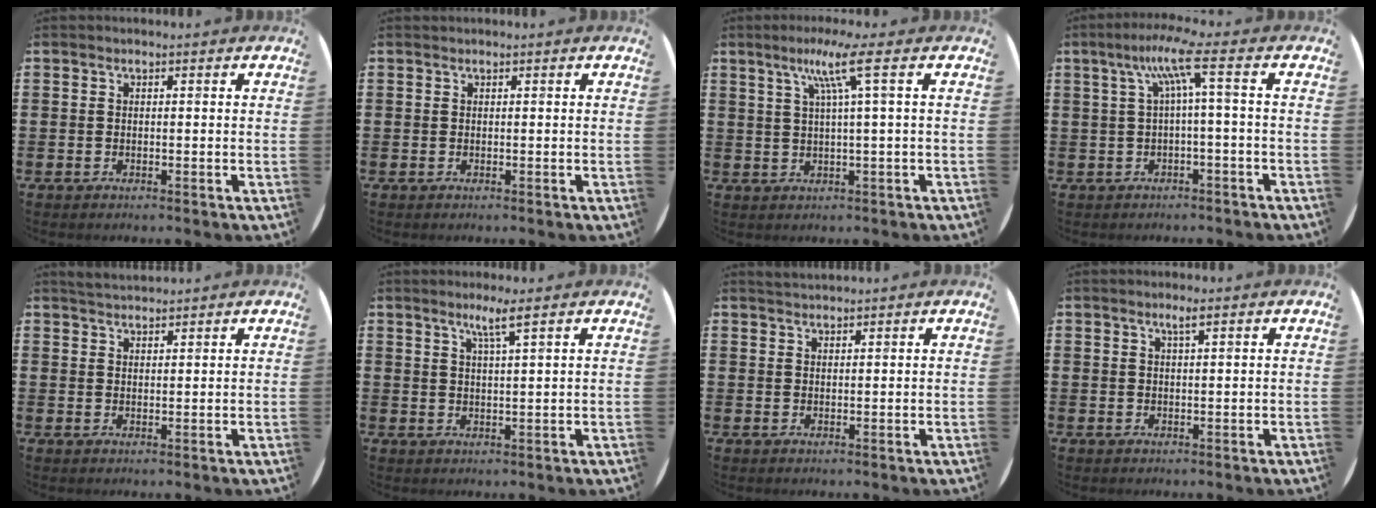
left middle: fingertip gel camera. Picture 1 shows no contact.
{"total": 0.0}
{"total": 6.3, "force": [2.6, -0.3, 5.7], "torque": [-0.109, 0.001, 0.035]}
{"total": 6.8, "force": [1.2, 0.2, 6.7], "torque": [-0.125, 0.007, 0.011]}
{"total": 2.3, "force": [2.3, 0.3, 0.1], "torque": [-0.005, -0.001, 0.043]}
{"total": 2.7, "force": [2.0, -0.3, 1.8], "torque": [-0.037, -0.001, 0.034]}
{"total": 1.2, "force": [1.2, 0.0, 0.0], "torque": [0.000, 0.002, 0.024]}
{"total": 1.5, "force": [1.0, 0.0, 1.1], "torque": [-0.021, 0.002, 0.017]}